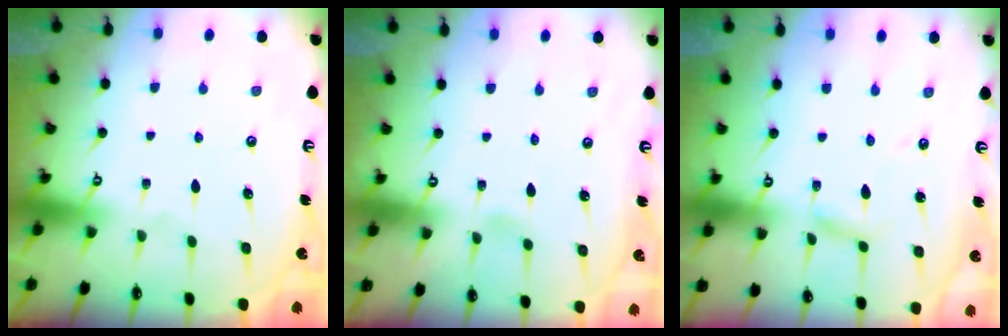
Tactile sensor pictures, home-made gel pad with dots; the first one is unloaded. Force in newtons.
{"total": 1.9, "press": 1.9, "slide": 0.2}
{"total": 2.9, "press": 2.9, "slide": 0.2}